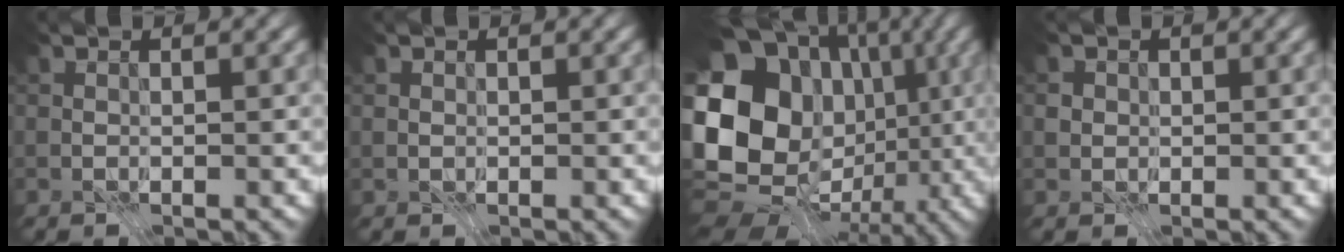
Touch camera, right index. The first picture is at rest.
{"total": 0.5, "force": [0.1, 0.5, 0.1], "torque": [-0.004, 0.000, 0.000]}
{"total": 21.3, "force": [-0.1, 18.6, 10.4], "torque": [-0.210, 0.022, -0.040]}
{"total": 1.2, "force": [-0.1, 1.2, 0.2], "torque": [-0.004, -0.003, -0.002]}